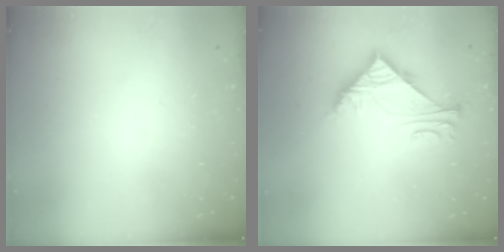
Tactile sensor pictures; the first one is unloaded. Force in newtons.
{"total": 6.5, "press": 6.5, "slide": 0.5}